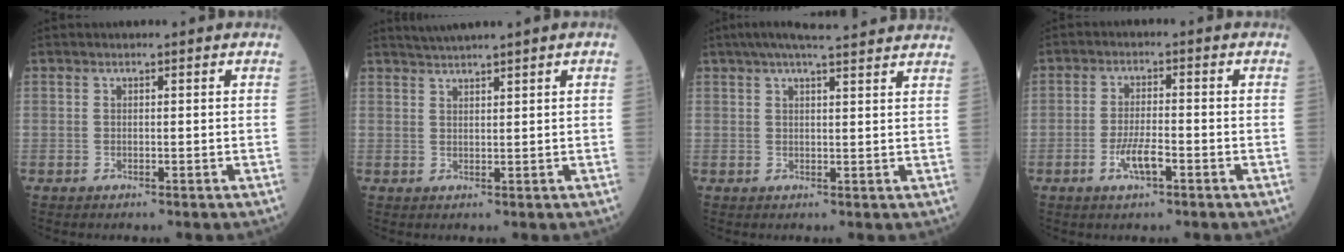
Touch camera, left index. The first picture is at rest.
{"total": 2.8, "force": [2.3, -0.9, 1.2], "torque": [-0.028, 0.009, 0.050]}
{"total": 12.0, "force": [10.4, 0.6, 6.0], "torque": [-0.093, 0.039, 0.128]}
{"total": 4.3, "force": [-2.1, 0.9, 3.7], "torque": [-0.077, 0.000, -0.040]}